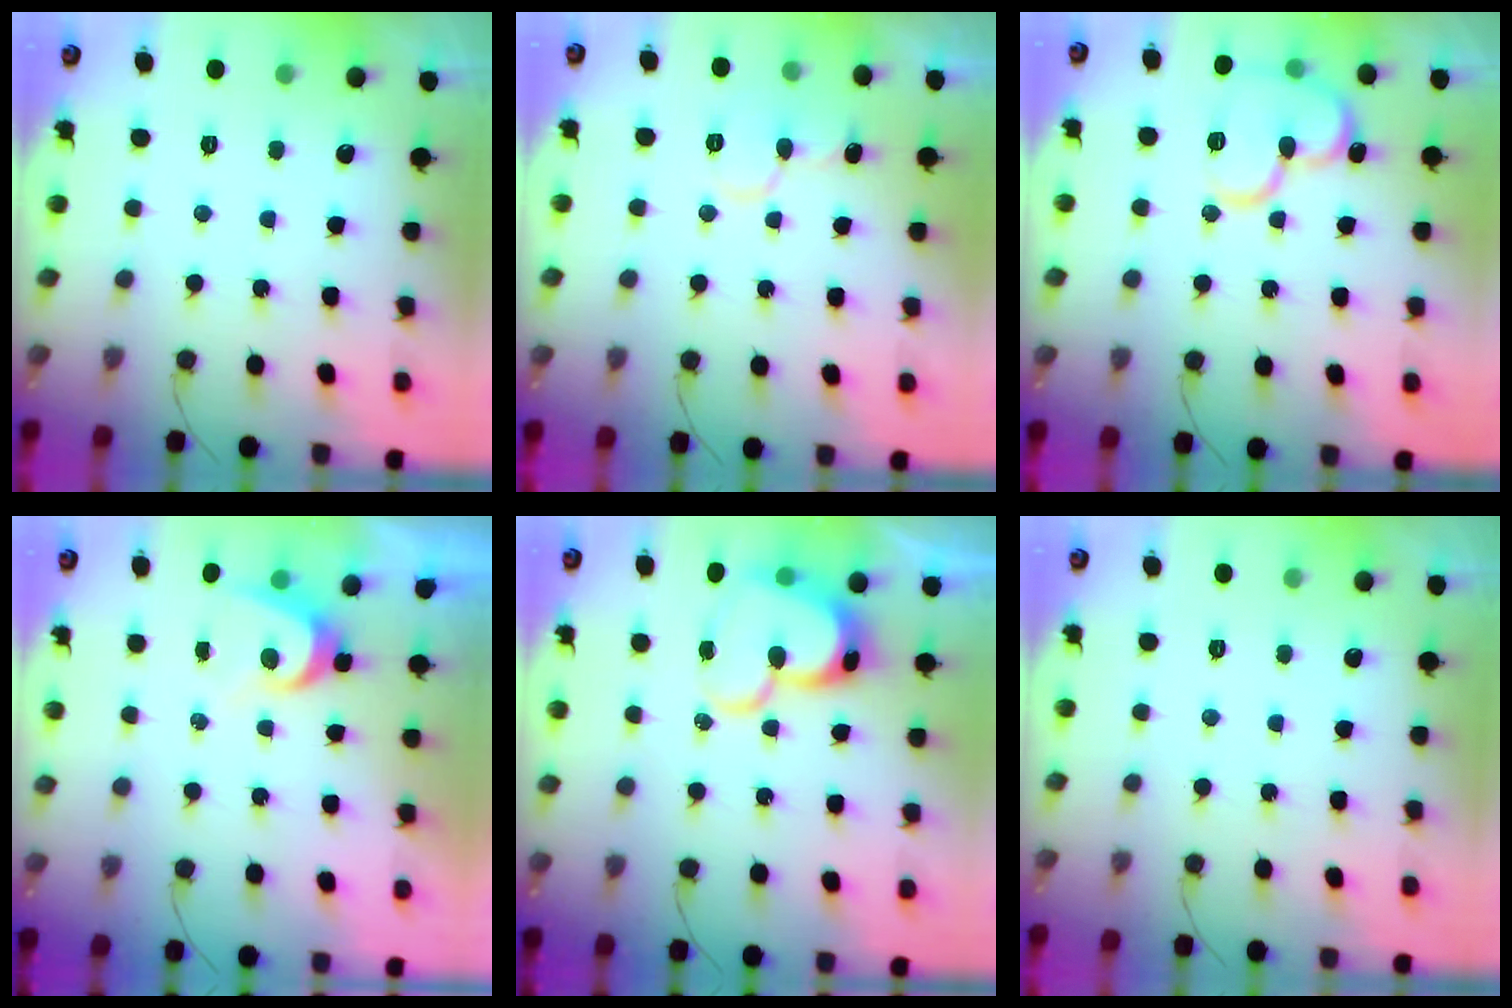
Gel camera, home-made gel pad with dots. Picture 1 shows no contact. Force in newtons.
{"total": 7.9, "press": 7.9, "slide": 0.8}
{"total": 14.5, "press": 14.3, "slide": 2.1}
{"total": 4.8, "press": 4.8, "slide": 0.4}
{"total": 16.5, "press": 16.5, "slide": 1.1}
{"total": 0.0}